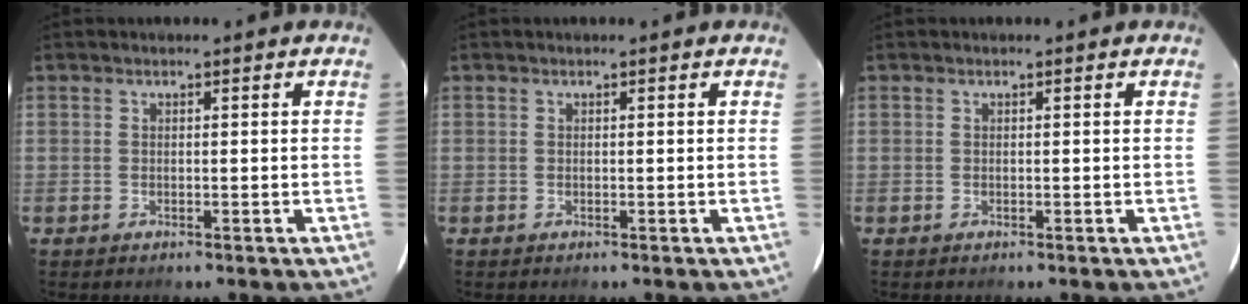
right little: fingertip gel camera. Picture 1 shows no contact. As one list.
[{"total": 0.0}, {"total": 0.0}]